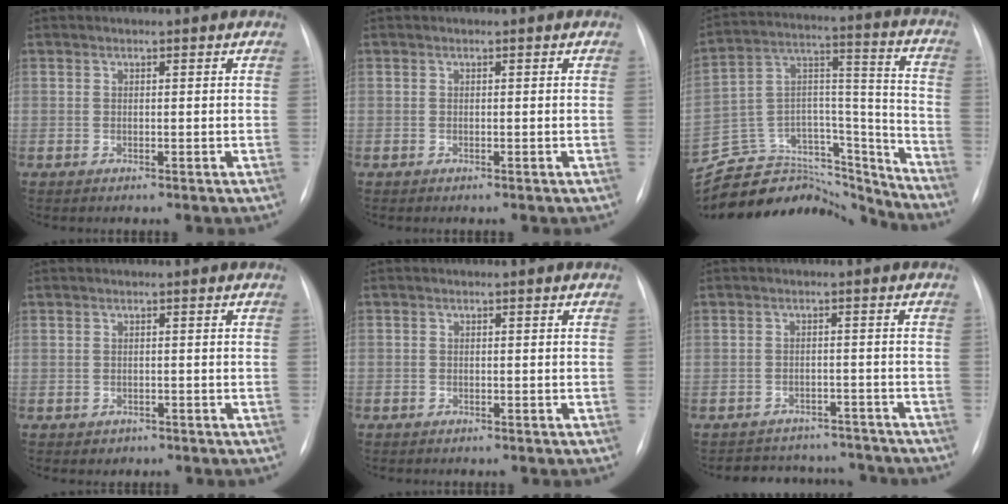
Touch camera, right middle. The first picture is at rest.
{"total": 0.0}
{"total": 26.5, "force": [-24.9, 6.9, 5.8], "torque": [-0.126, 0.040, -0.385]}
{"total": 1.3, "force": [-0.8, 1.0, 0.1], "torque": [-0.004, 0.003, -0.009]}
{"total": 1.0, "force": [-0.7, 0.7, 0.1], "torque": [-0.007, 0.002, -0.009]}
{"total": 10.5, "force": [-9.7, 3.9, 1.2], "torque": [-0.013, 0.022, -0.120]}